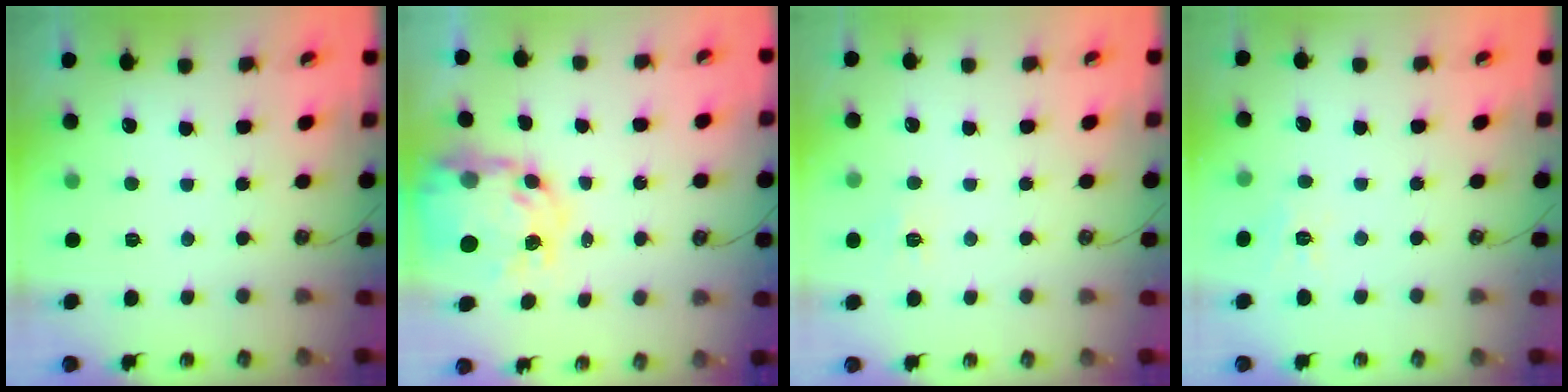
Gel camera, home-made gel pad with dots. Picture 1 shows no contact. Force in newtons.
{"total": 12.5, "press": 12.4, "slide": 0.9}
{"total": 6.2, "press": 6.2, "slide": 0.7}
{"total": 5.7, "press": 5.6, "slide": 0.7}